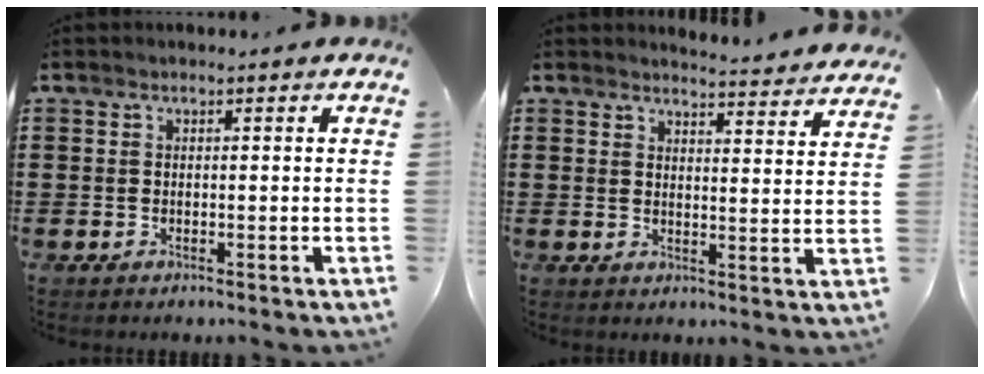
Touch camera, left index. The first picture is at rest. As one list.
[{"total": 3.9, "force": [3.9, -0.3, 0.3], "torque": [-0.013, -0.025, 0.067]}]